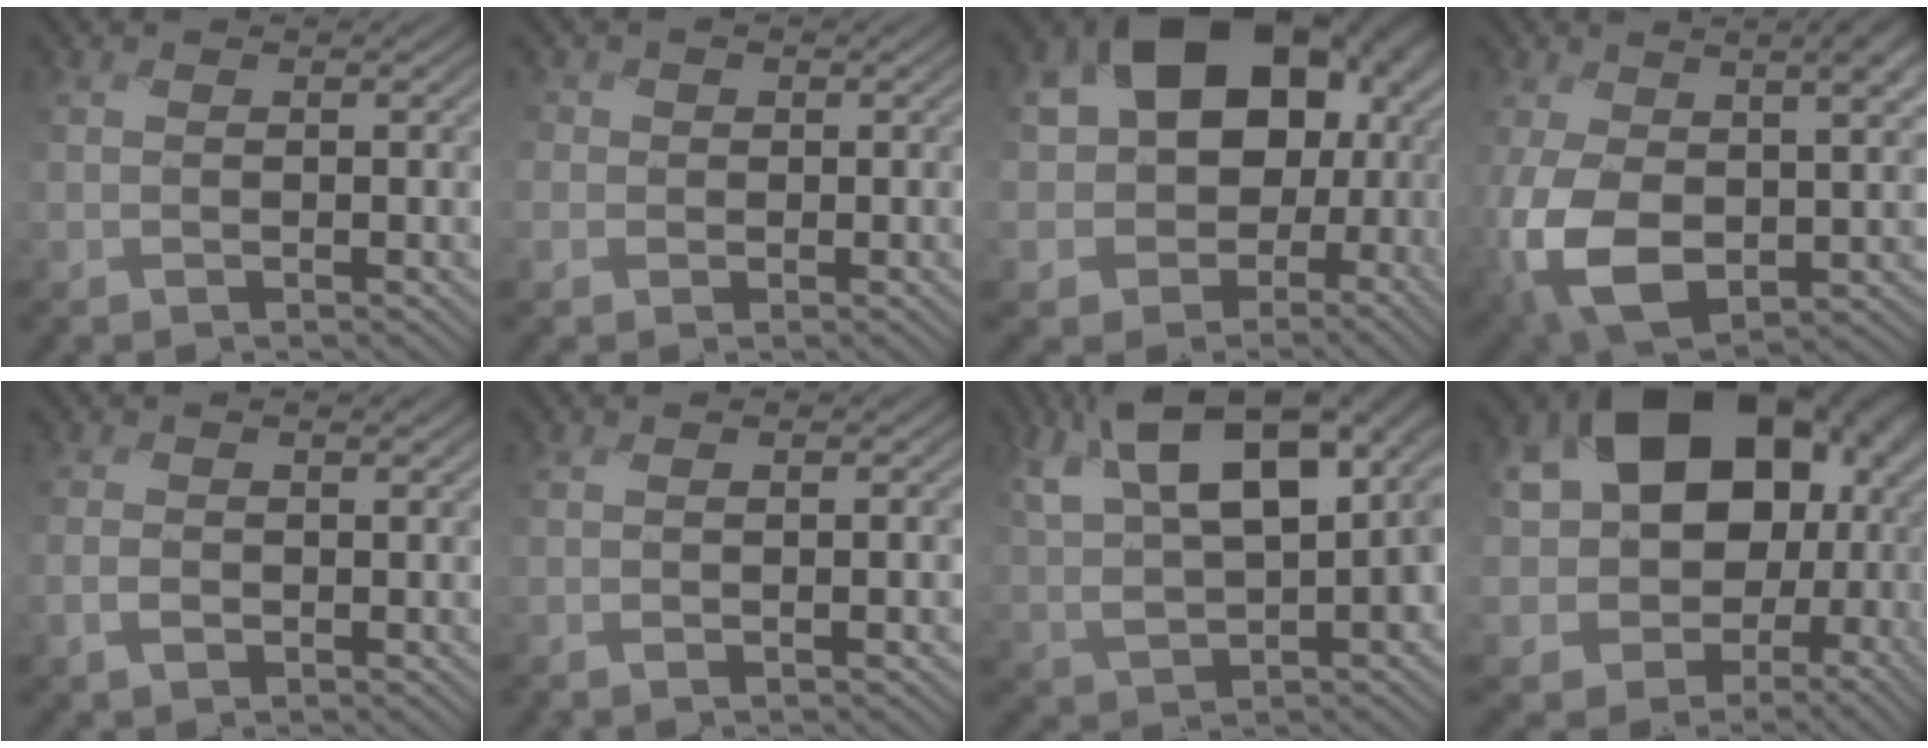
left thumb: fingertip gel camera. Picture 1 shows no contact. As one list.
[{"total": 1.9, "force": [-0.3, 1.8, -0.6], "torque": [0.006, -0.002, -0.014]}, {"total": 17.9, "force": [3.4, 13.8, 10.9], "torque": [-0.175, -0.030, 0.084]}, {"total": 12.5, "force": [-0.3, 7.0, 10.4], "torque": [-0.219, -0.036, 0.005]}, {"total": 1.4, "force": [-0.3, 0.9, 1.0], "torque": [-0.018, -0.001, -0.008]}, {"total": 1.6, "force": [0.0, 0.1, 1.6], "torque": [-0.016, 0.004, -0.012]}, {"total": 15.8, "force": [5.6, 8.2, 12.3], "torque": [-0.217, 0.009, 0.096]}, {"total": 19.9, "force": [5.0, 15.3, 11.6], "torque": [-0.203, -0.025, 0.120]}]